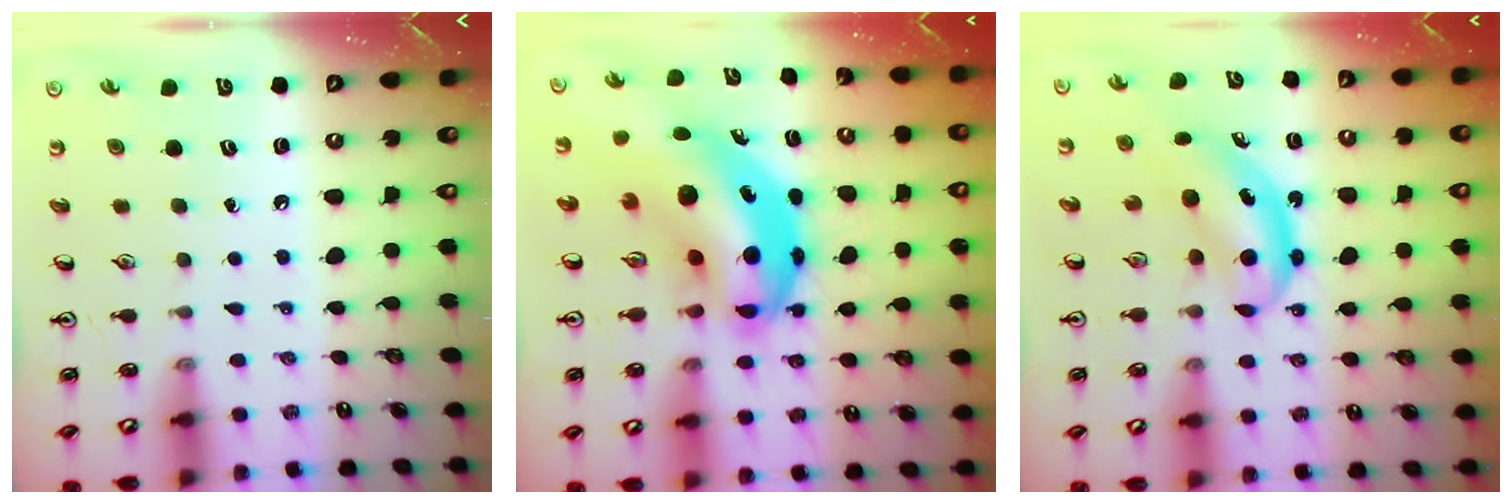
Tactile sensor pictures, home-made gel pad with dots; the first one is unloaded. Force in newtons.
{"total": 12.5, "press": 12.0, "slide": 3.3}
{"total": 5.6, "press": 5.5, "slide": 1.2}